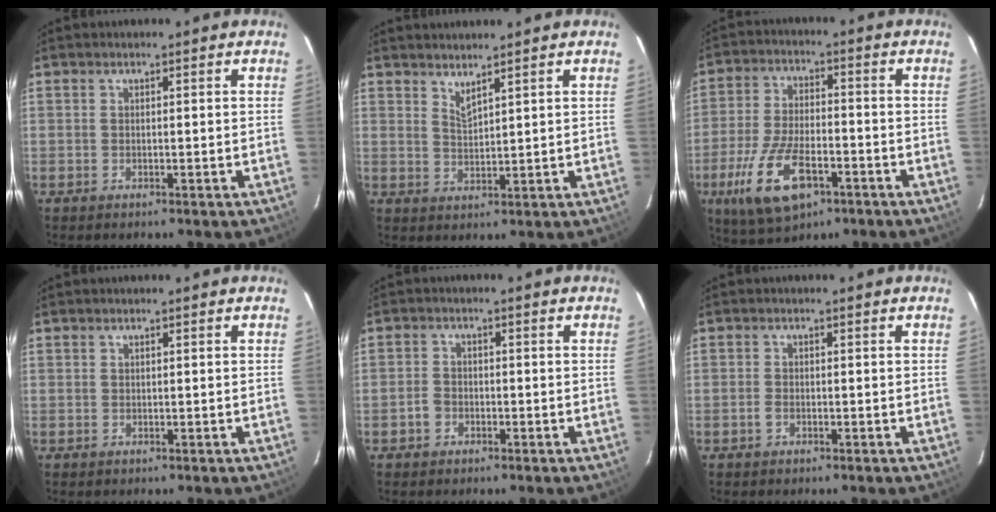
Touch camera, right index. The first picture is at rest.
{"total": 2.6, "force": [2.3, 0.2, 1.2], "torque": [-0.022, -0.003, 0.040]}
{"total": 14.1, "force": [-6.6, 6.1, 10.8], "torque": [-0.235, -0.020, -0.115]}
{"total": 0.5, "force": [0.1, 0.5, -0.1], "torque": [0.005, 0.003, 0.002]}
{"total": 3.0, "force": [-1.5, 2.3, 1.3], "torque": [-0.030, 0.009, -0.027]}
{"total": 1.1, "force": [-0.6, 0.7, 0.6], "torque": [-0.011, 0.003, -0.012]}